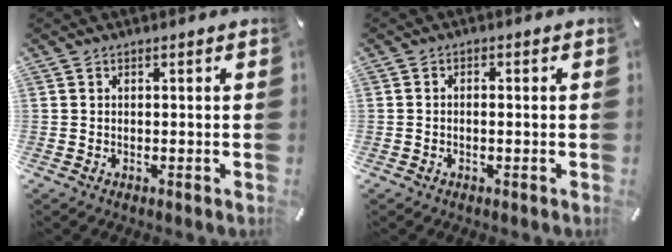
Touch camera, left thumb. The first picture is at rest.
{"total": 1.1, "force": [-0.5, 0.4, 0.8], "torque": [-0.017, 0.000, -0.010]}